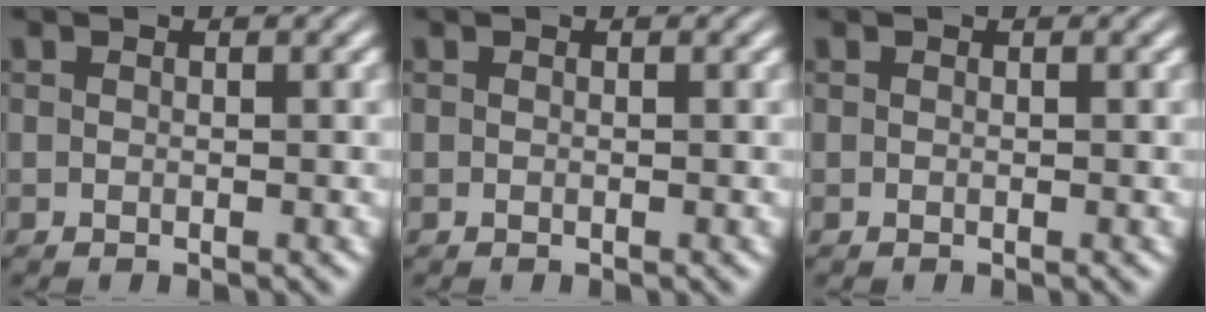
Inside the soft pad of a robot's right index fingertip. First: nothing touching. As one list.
[{"total": 0.0}, {"total": 0.0}]